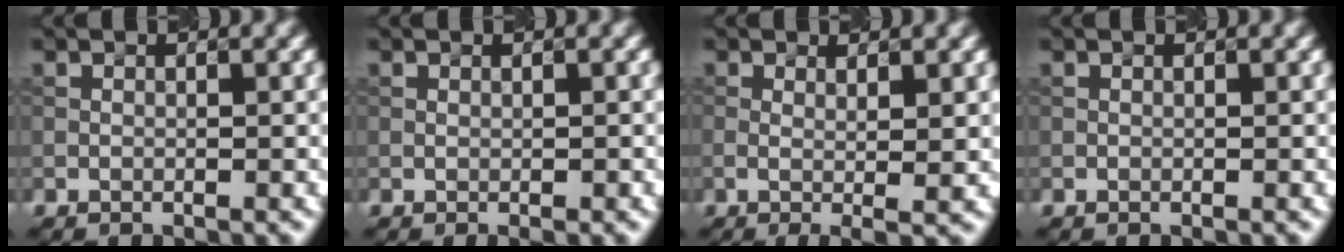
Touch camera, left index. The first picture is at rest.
{"total": 0.8, "force": [-0.2, 0.1, 0.7], "torque": [-0.011, -0.001, -0.002]}
{"total": 2.9, "force": [0.3, 0.6, 2.9], "torque": [-0.041, -0.007, 0.005]}
{"total": 0.0}